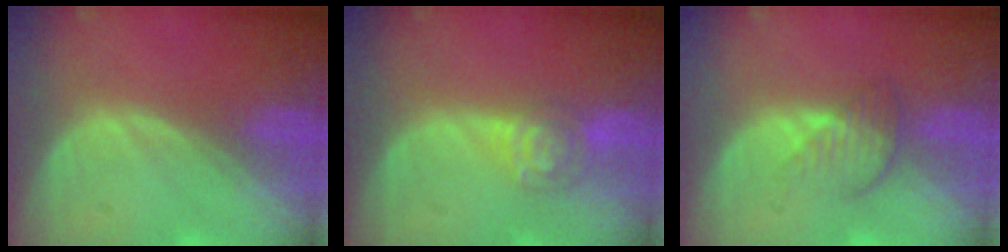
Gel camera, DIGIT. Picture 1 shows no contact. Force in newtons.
{"total": 4.6, "press": 4.5, "slide": 0.8}
{"total": 3.8, "press": 3.5, "slide": 1.5}